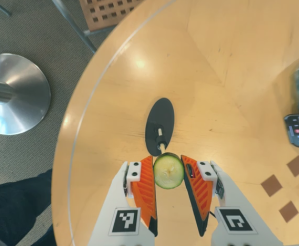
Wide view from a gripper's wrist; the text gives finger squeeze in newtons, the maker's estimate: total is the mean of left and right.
{"total": 6.0, "left": 5.9, "right": 6.1}